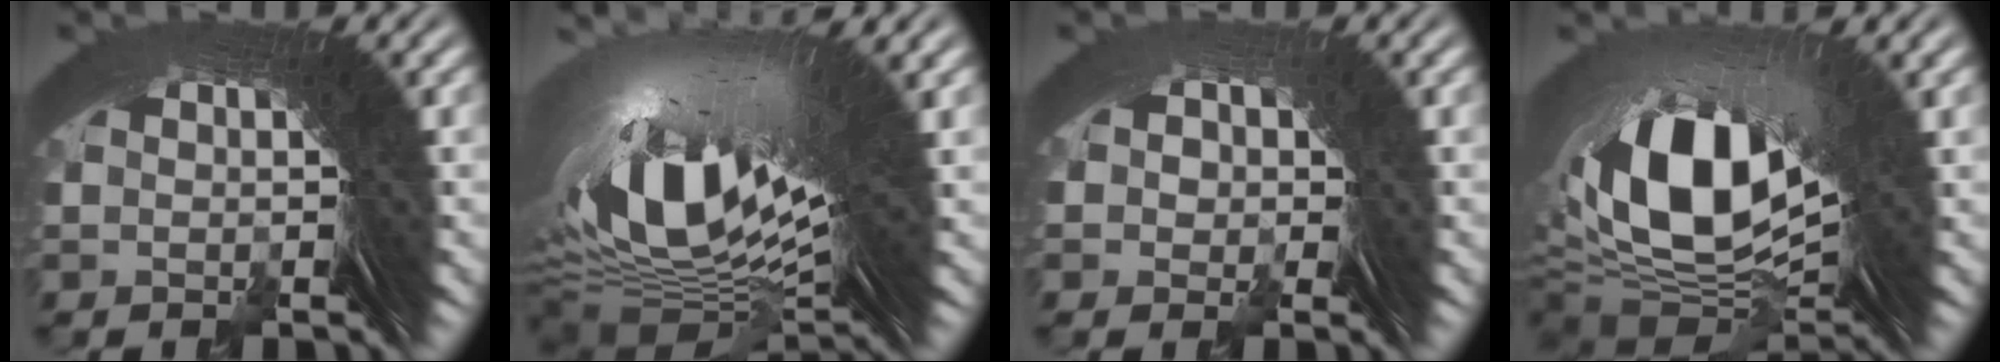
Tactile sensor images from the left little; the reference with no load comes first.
{"total": 12.9, "force": [0.5, 6.1, 11.4], "torque": [-0.211, -0.029, 0.029]}
{"total": 2.0, "force": [-0.8, 1.7, -0.7], "torque": [-0.002, 0.000, -0.017]}
{"total": 10.5, "force": [-1.1, 6.0, 8.5], "torque": [-0.173, -0.052, 0.013]}